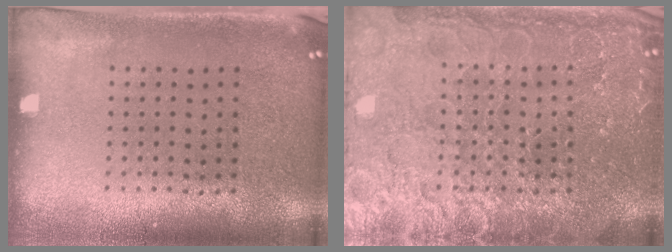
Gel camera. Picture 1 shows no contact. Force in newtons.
{"total": 4.7, "press": 4.6, "slide": 0.5}